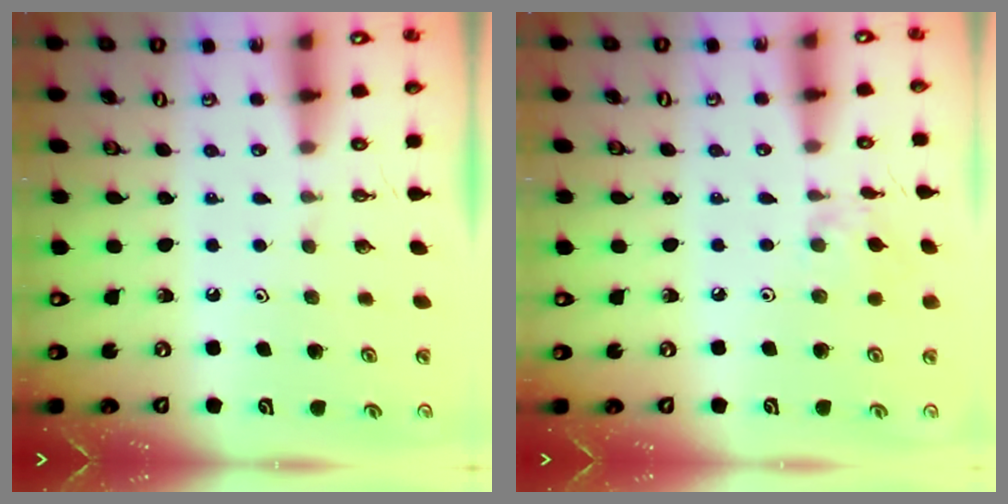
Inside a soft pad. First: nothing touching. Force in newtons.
{"total": 2.4, "press": 2.3, "slide": 0.5}